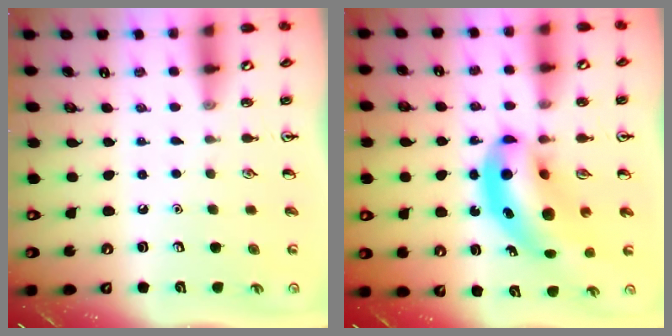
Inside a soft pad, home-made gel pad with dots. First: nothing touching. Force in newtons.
{"total": 13.1, "press": 12.4, "slide": 4.1}